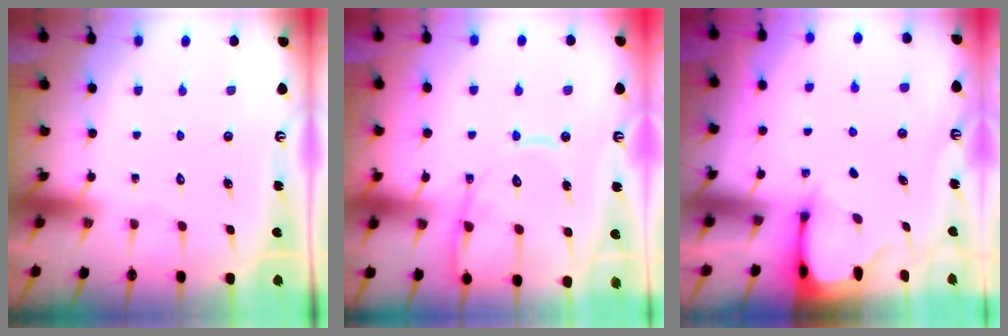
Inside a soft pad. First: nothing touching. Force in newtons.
{"total": 14.1, "press": 14.0, "slide": 1.2}
{"total": 2.5, "press": 2.5, "slide": 0.3}